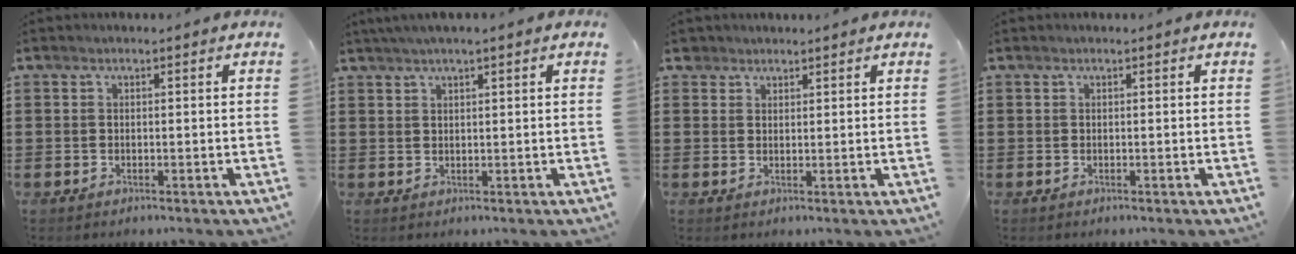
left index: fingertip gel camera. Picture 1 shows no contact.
{"total": 1.9, "force": [1.4, 0.0, 1.4], "torque": [-0.027, 0.002, 0.025]}
{"total": 2.0, "force": [1.7, 1.0, 0.1], "torque": [-0.009, 0.006, 0.034]}
{"total": 0.0}